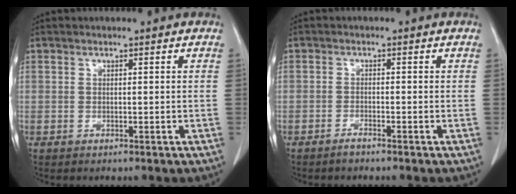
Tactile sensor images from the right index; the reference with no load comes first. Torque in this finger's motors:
{"motor_torque": [0.07, -0.02, 0.05, 0.02]}